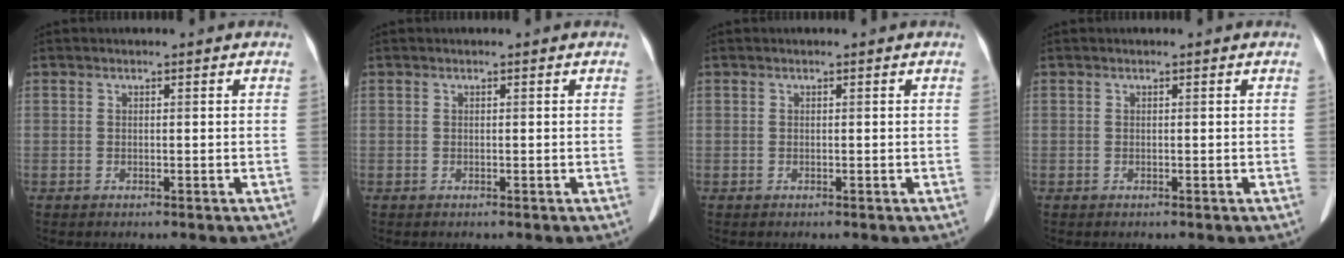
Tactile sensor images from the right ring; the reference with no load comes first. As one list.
[{"total": 0.0}, {"total": 0.0}, {"total": 0.0}]